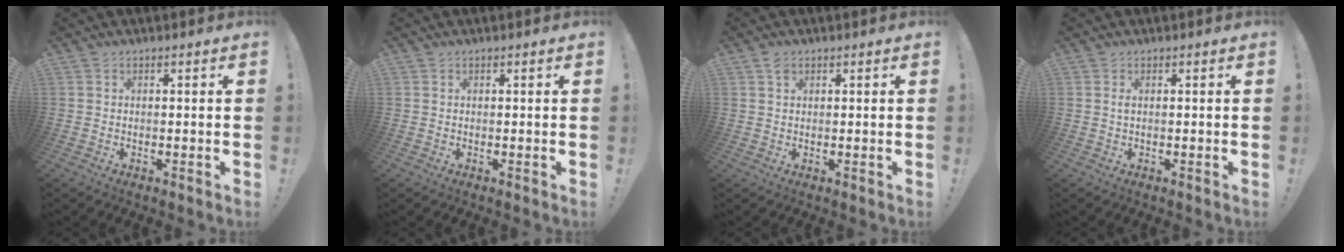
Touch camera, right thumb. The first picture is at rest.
{"total": 0.0}
{"total": 1.7, "force": [1.1, 0.9, 0.8], "torque": [-0.010, -0.004, 0.019]}
{"total": 0.9, "force": [0.2, 0.1, 0.9], "torque": [-0.020, 0.003, 0.002]}